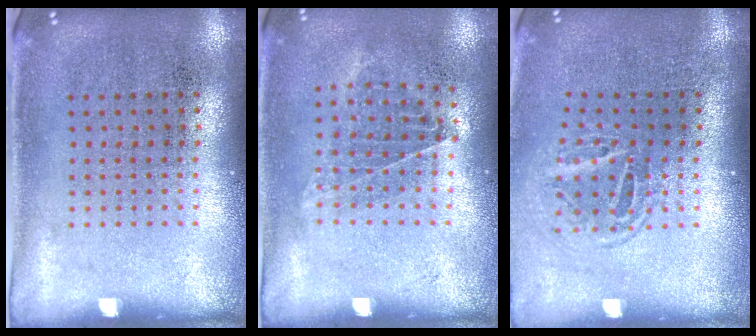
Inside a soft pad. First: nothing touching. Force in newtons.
{"total": 0.9, "press": 0.8, "slide": 0.5}
{"total": 1.6, "press": 1.1, "slide": 1.2}